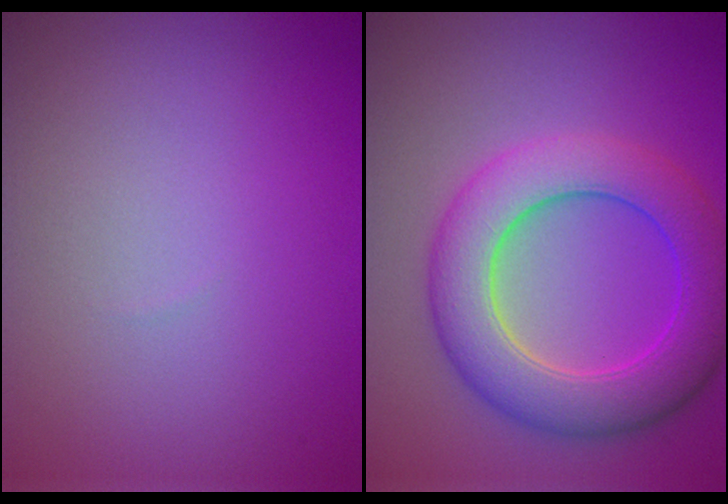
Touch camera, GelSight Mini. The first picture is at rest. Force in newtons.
{"total": 7.5, "press": 7.5, "slide": 0.2}